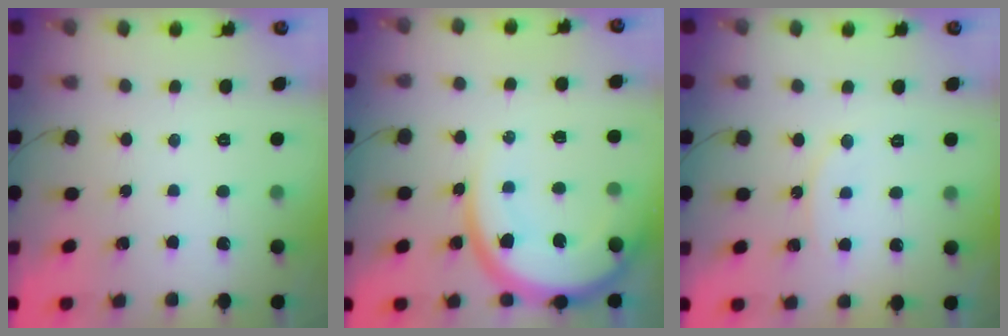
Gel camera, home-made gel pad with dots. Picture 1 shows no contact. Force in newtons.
{"total": 14.3, "press": 14.2, "slide": 1.3}
{"total": 6.5, "press": 6.5, "slide": 0.3}